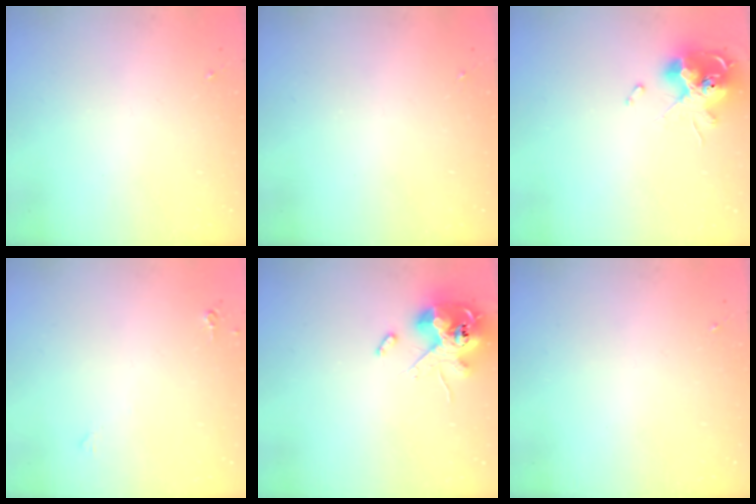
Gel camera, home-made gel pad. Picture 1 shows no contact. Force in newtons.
{"total": 0.0}
{"total": 13.9, "press": 13.8, "slide": 1.9}
{"total": 4.1, "press": 4.0, "slide": 0.7}
{"total": 13.2, "press": 13.0, "slide": 2.2}
{"total": 0.0}